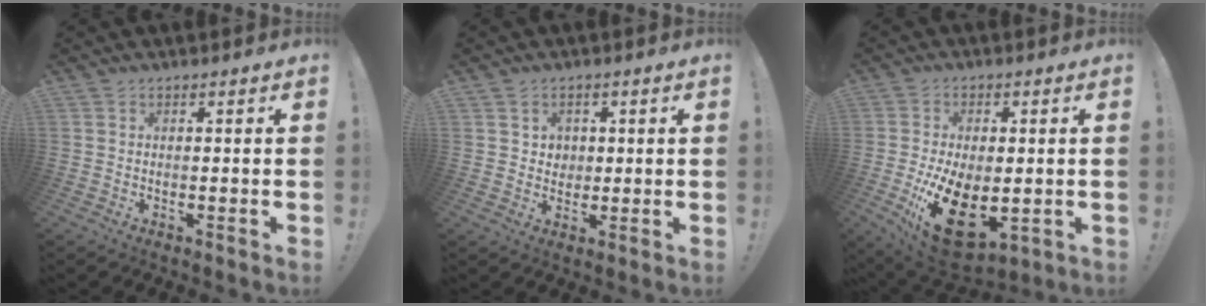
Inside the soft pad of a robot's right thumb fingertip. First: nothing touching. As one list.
[{"total": 4.1, "force": [1.6, 3.8, 0.3], "torque": [-0.002, -0.010, 0.028]}, {"total": 17.7, "force": [-4.1, 10.3, 13.8], "torque": [-0.242, 0.009, -0.051]}]